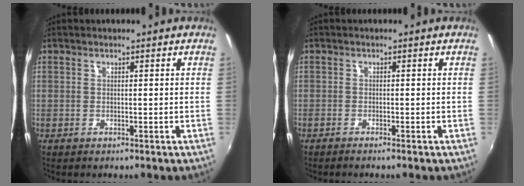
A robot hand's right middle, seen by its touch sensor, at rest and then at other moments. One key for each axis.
{"total": 1.0, "fx": -0.9, "fy": -0.1, "fz": 0.4, "tx": -0.009, "ty": -0.004, "tz": -0.018}